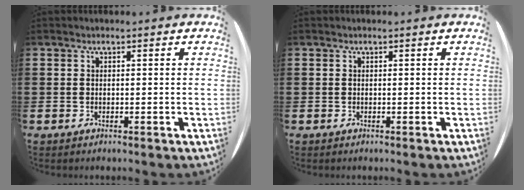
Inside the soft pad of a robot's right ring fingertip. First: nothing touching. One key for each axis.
{"total": 0.0}